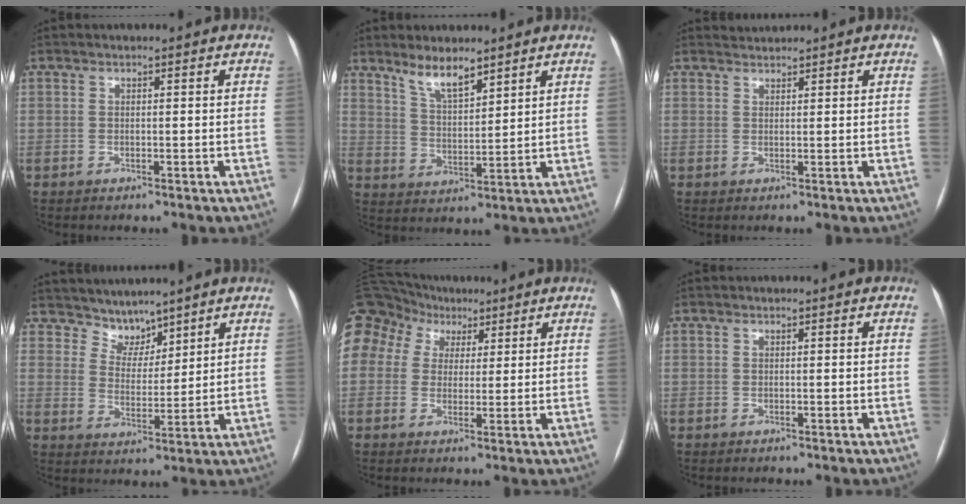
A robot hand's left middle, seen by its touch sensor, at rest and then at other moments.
{"total": 5.9, "force": [4.8, 1.4, 3.2], "torque": [-0.064, -0.003, 0.092]}
{"total": 1.4, "force": [1.3, 0.0, -0.4], "torque": [-0.003, 0.009, 0.028]}
{"total": 4.8, "force": [4.5, 1.9, -0.1], "torque": [0.002, 0.002, 0.089]}
{"total": 21.1, "force": [10.1, 16.9, 7.6], "torque": [-0.254, 0.109, 0.198]}
{"total": 0.0}